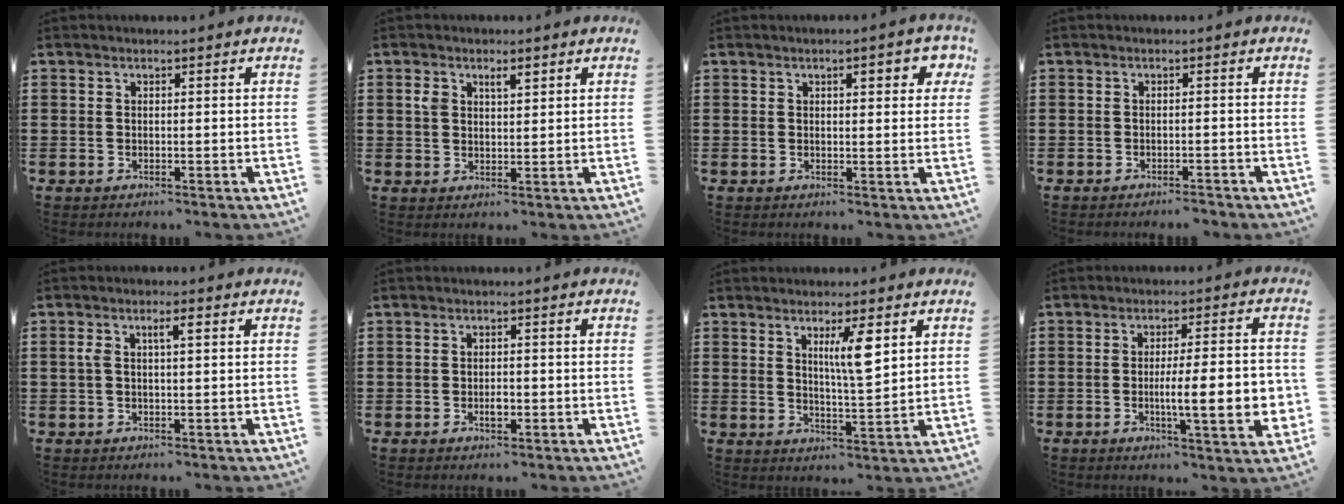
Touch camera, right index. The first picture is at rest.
{"total": 2.9, "force": [1.4, 1.5, 2.1], "torque": [-0.037, 0.003, 0.022]}
{"total": 3.4, "force": [1.3, 1.1, 2.9], "torque": [-0.037, -0.001, 0.014]}
{"total": 1.2, "force": [-1.2, 0.1, 0.4], "torque": [-0.011, 0.001, -0.023]}
{"total": 2.8, "force": [0.6, 0.8, 2.6], "torque": [-0.053, 0.007, 0.008]}
{"total": 1.9, "force": [-0.6, 0.8, 1.6], "torque": [-0.029, 0.000, -0.010]}
{"total": 6.1, "force": [2.8, 1.1, 5.3], "torque": [-0.088, -0.005, 0.038]}
{"total": 10.4, "force": [-1.9, 1.9, 10.1], "torque": [-0.156, -0.009, -0.035]}